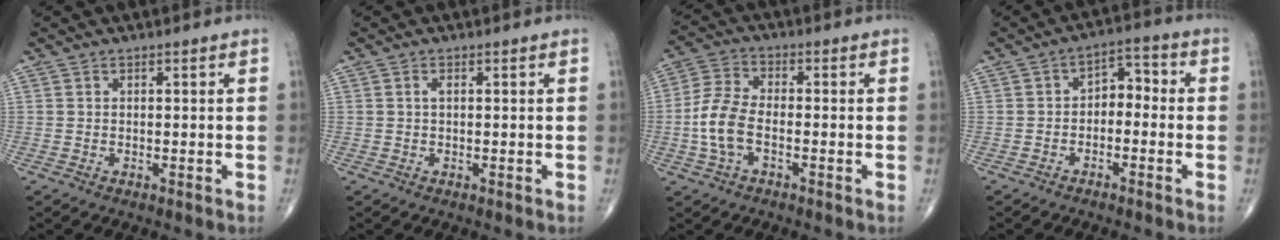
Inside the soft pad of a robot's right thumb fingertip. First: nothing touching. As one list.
[{"total": 0.7, "force": [0.1, 0.3, 0.6], "torque": [-0.013, 0.001, -0.001]}, {"total": 8.3, "force": [-2.1, 4.4, 6.7], "torque": [-0.148, 0.022, -0.046]}, {"total": 5.2, "force": [-1.1, 3.4, 3.8], "torque": [-0.034, 0.037, -0.032]}]